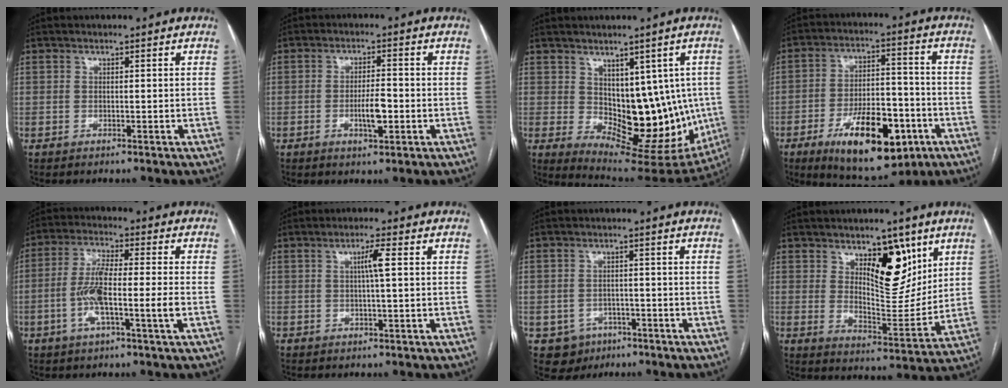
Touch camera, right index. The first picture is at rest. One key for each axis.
{"total": 4.6, "fx": -1.3, "fy": 1.1, "fz": 4.2, "tx": -0.076, "ty": 0.000, "tz": -0.019}
{"total": 15.3, "fx": -0.2, "fy": 8.5, "fz": 12.8, "tx": -0.154, "ty": -0.002, "tz": 0.024}
{"total": 16.4, "fx": -7.6, "fy": 6.6, "fz": 13.0, "tx": -0.208, "ty": 0.003, "tz": -0.111}
{"total": 8.9, "fx": -2.2, "fy": 0.4, "fz": 8.6, "tx": -0.173, "ty": 0.007, "tz": -0.047}
{"total": 3.0, "fx": 0.5, "fy": -0.3, "fz": 2.9, "tx": -0.053, "ty": 0.003, "tz": 0.008}
{"total": 5.0, "fx": -2.2, "fy": 4.5, "fz": 0.7, "tx": -0.009, "ty": 0.008, "tz": -0.027}
{"total": 11.0, "fx": 5.7, "fy": 4.4, "fz": 8.3, "tx": -0.126, "ty": -0.008, "tz": 0.100}